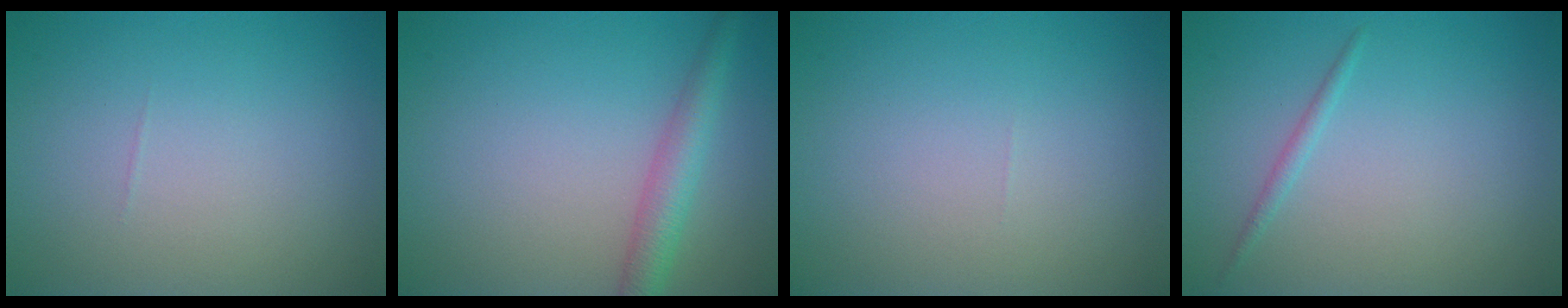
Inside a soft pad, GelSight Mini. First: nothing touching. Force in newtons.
{"total": 3.2, "press": 3.1, "slide": 0.2}
{"total": 0.0}
{"total": 0.9, "press": 0.9, "slide": 0.1}